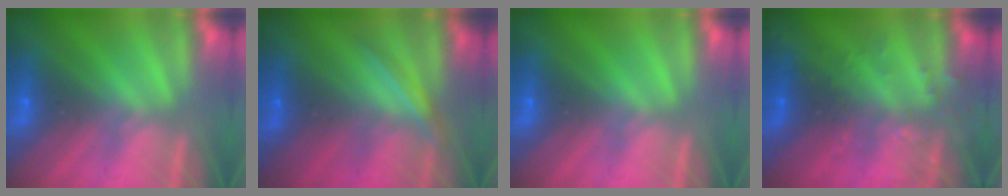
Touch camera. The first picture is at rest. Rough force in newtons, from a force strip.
{"total": 2.0}
{"total": 0.0}
{"total": 2.9}